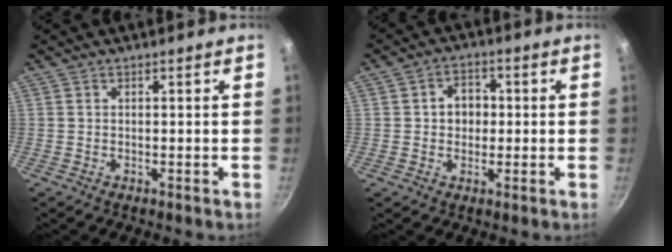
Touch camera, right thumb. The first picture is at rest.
{"total": 5.2, "force": [0.3, 4.3, 2.9], "torque": [-0.016, 0.008, -0.001]}